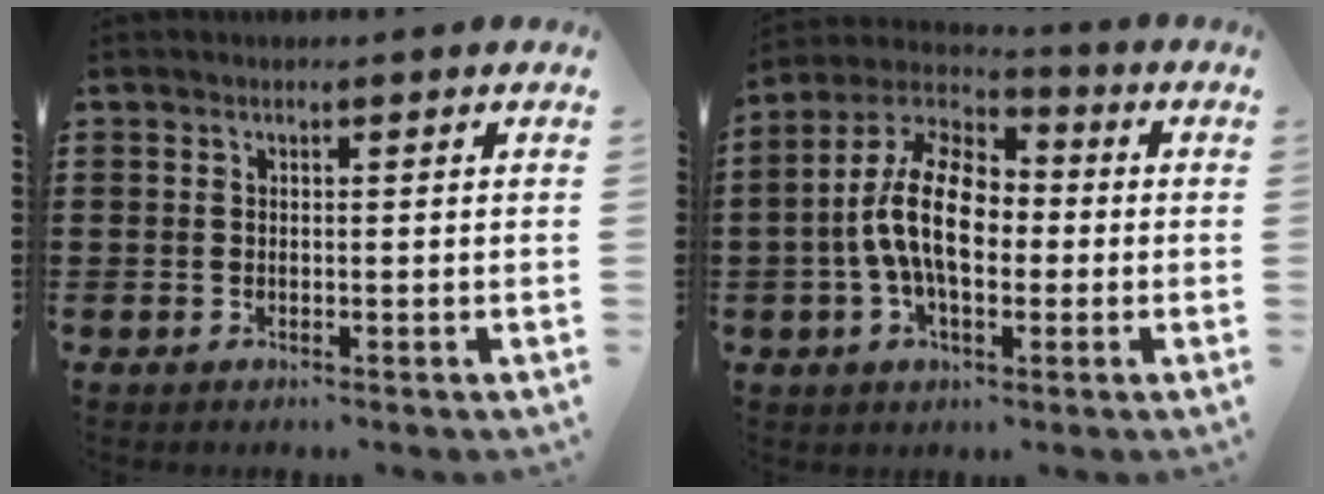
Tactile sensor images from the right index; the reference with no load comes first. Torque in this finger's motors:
{"motor_torque": [2.14, 0.00, 1.05, 0.21]}